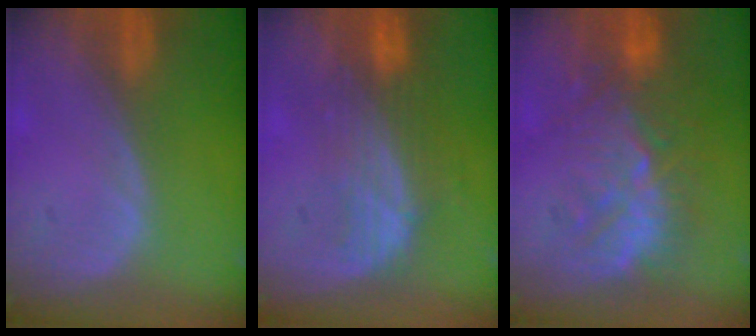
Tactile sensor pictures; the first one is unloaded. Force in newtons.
{"total": 7.5, "press": 6.9, "slide": 2.8}
{"total": 9.6, "press": 9.4, "slide": 2.1}